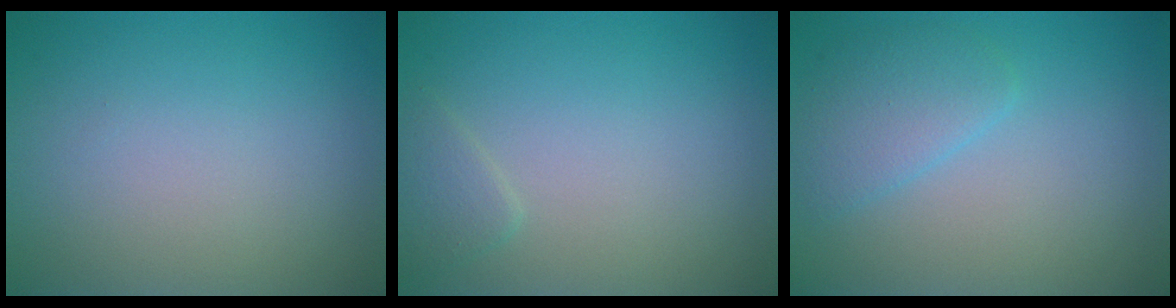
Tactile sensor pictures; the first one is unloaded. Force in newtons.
{"total": 1.2, "press": 1.2, "slide": 0.1}
{"total": 2.7, "press": 2.7, "slide": 0.2}